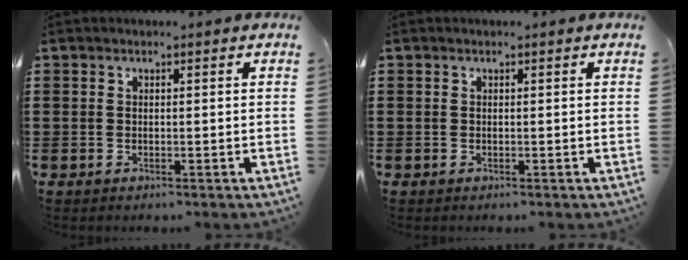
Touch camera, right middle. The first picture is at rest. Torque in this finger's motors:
{"motor_torque": [-0.12, -0.02, 0.00, -0.01]}